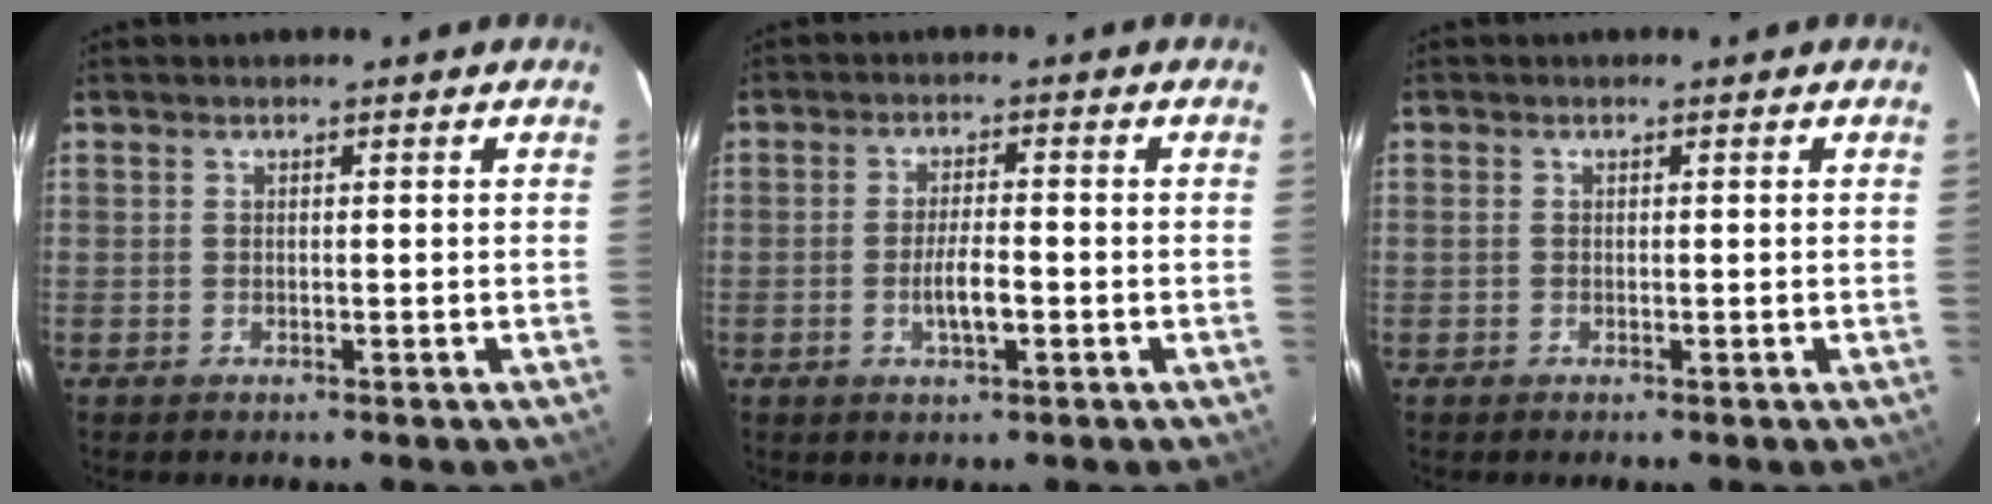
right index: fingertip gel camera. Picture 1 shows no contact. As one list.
[{"total": 4.5, "force": [-1.5, 1.0, 4.1], "torque": [-0.078, -0.004, -0.024]}, {"total": 0.5, "force": [-0.1, 0.5, 0.2], "torque": [0.001, 0.000, -0.005]}]